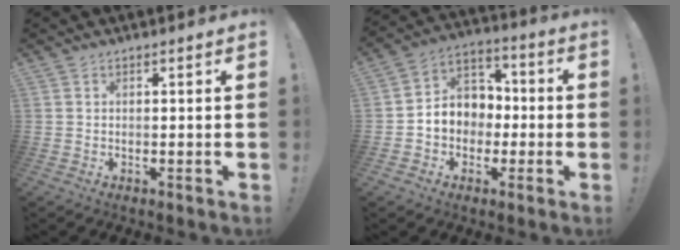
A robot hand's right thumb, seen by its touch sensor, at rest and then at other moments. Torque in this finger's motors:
{"motor_torque": [0.40, 0.43, 0.35, -0.27, 0.00]}